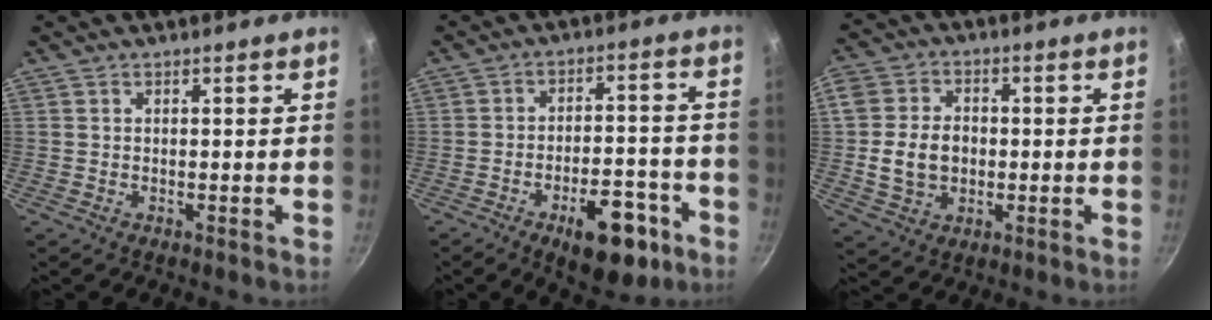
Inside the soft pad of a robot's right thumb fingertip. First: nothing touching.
{"total": 13.1, "force": [-6.7, 6.2, 9.4], "torque": [-0.090, 0.044, -0.084]}
{"total": 10.1, "force": [-0.6, 7.9, 6.2], "torque": [-0.095, 0.012, -0.017]}